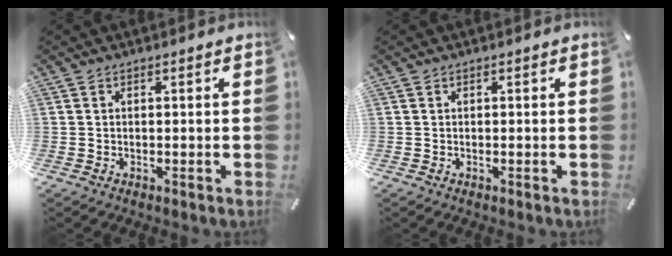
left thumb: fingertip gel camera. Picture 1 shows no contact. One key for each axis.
{"total": 0.0}